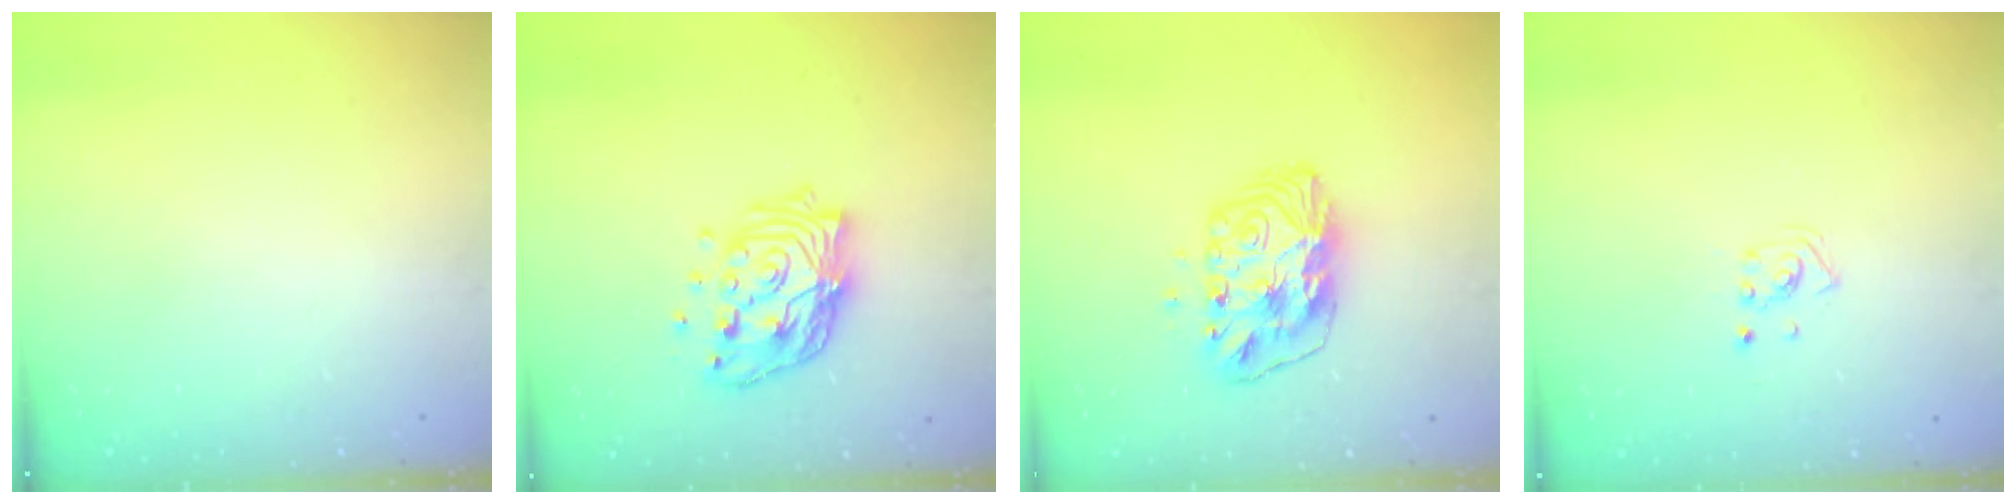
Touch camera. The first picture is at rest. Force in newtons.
{"total": 15.6, "press": 15.6, "slide": 1.3}
{"total": 9.9, "press": 9.9, "slide": 0.9}
{"total": 1.9, "press": 1.9, "slide": 0.1}